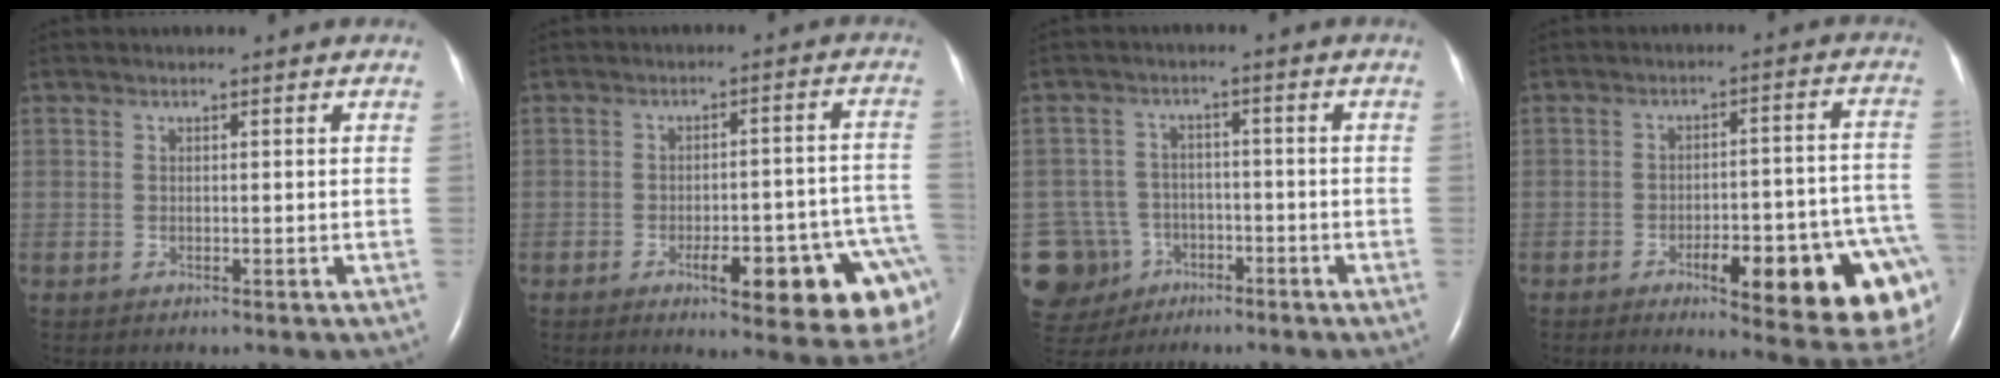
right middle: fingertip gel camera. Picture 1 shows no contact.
{"total": 16.8, "force": [-8.1, 3.6, 14.2], "torque": [-0.081, 0.027, -0.094]}
{"total": 9.5, "force": [-4.3, 8.4, 1.3], "torque": [-0.048, 0.013, -0.056]}
{"total": 19.0, "force": [-8.3, 3.4, 16.7], "torque": [-0.122, 0.015, -0.100]}